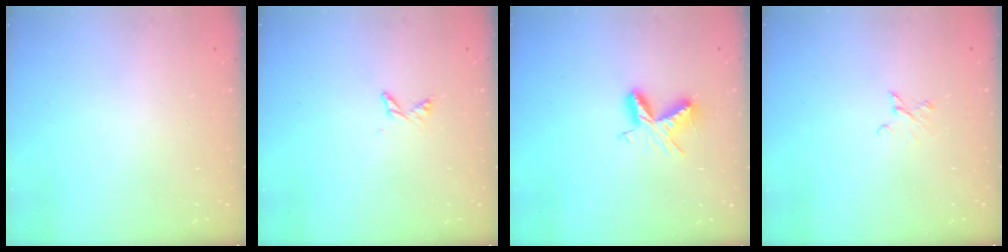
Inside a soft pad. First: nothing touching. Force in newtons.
{"total": 4.3, "press": 4.3, "slide": 0.5}
{"total": 7.3, "press": 7.3, "slide": 0.7}
{"total": 2.1, "press": 2.1, "slide": 0.3}